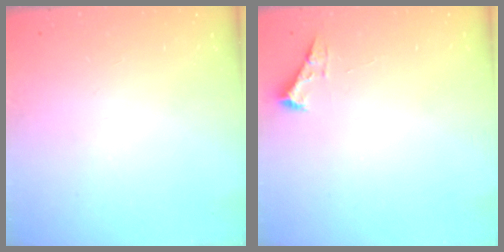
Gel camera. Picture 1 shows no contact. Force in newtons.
{"total": 2.5, "press": 2.5, "slide": 0.3}